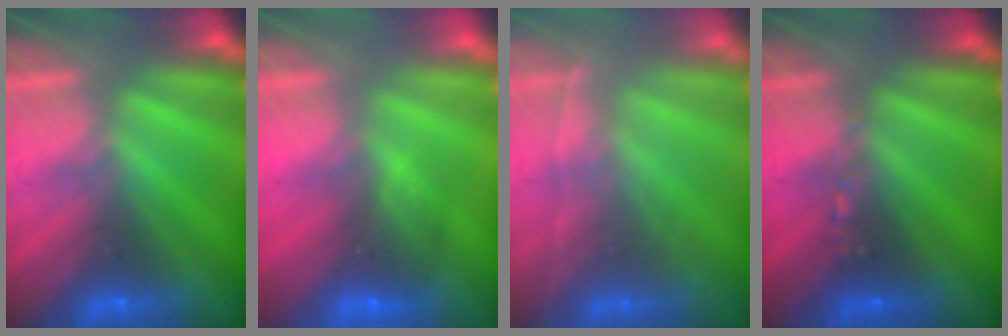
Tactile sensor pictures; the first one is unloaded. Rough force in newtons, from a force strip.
{"total": 3.0}
{"total": 1.8}
{"total": 2.4}